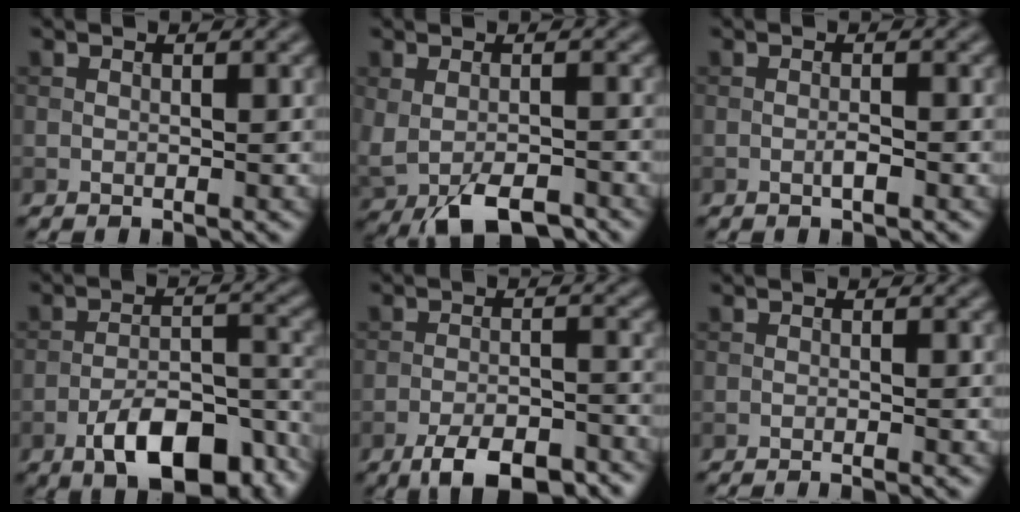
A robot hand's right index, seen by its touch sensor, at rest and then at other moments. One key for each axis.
{"total": 6.1, "fx": -3.4, "fy": 2.7, "fz": 4.2, "tx": -0.077, "ty": -0.026, "tz": -0.049}
{"total": 1.1, "fx": -0.5, "fy": 0.1, "fz": 0.9, "tx": -0.017, "ty": 0.001, "tz": -0.010}
{"total": 9.6, "fx": -5.9, "fy": 3.9, "fz": 6.5, "tx": -0.099, "ty": 0.003, "tz": -0.100}
{"total": 7.3, "fx": -5.3, "fy": 2.4, "fz": 4.5, "tx": -0.068, "ty": -0.002, "tz": -0.089}
{"total": 1.8, "fx": -1.4, "fy": 0.3, "fz": 1.1, "tx": -0.006, "ty": 0.001, "tz": -0.028}